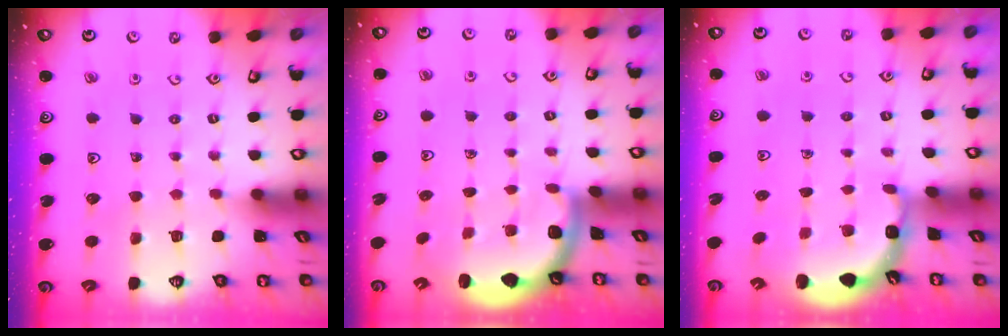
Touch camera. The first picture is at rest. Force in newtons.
{"total": 1.6, "press": 1.6, "slide": 0.1}
{"total": 2.3, "press": 2.1, "slide": 0.9}